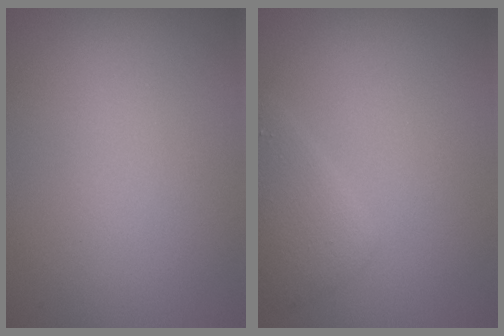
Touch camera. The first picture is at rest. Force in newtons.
{"total": 2.1, "press": 2.1, "slide": 0.0}